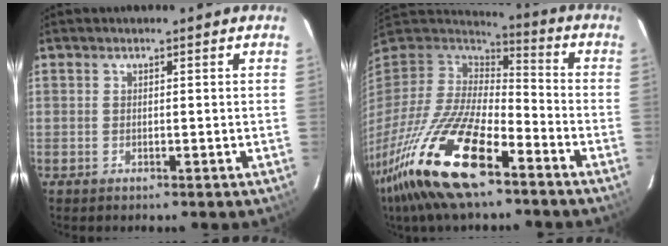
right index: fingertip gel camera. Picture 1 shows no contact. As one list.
[{"total": 24.2, "force": [-15.1, 7.8, 17.3], "torque": [-0.351, -0.050, -0.283]}]